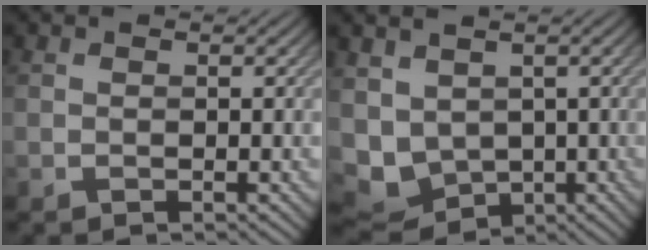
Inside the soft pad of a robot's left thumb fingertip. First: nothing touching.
{"total": 7.1, "force": [0.8, 5.8, 4.0], "torque": [-0.123, -0.028, 0.024]}